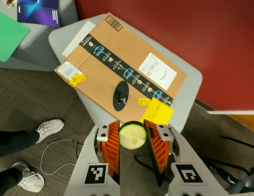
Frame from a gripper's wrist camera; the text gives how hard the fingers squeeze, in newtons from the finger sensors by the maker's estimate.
{"total": 10.4, "left": 10.6, "right": 10.3}